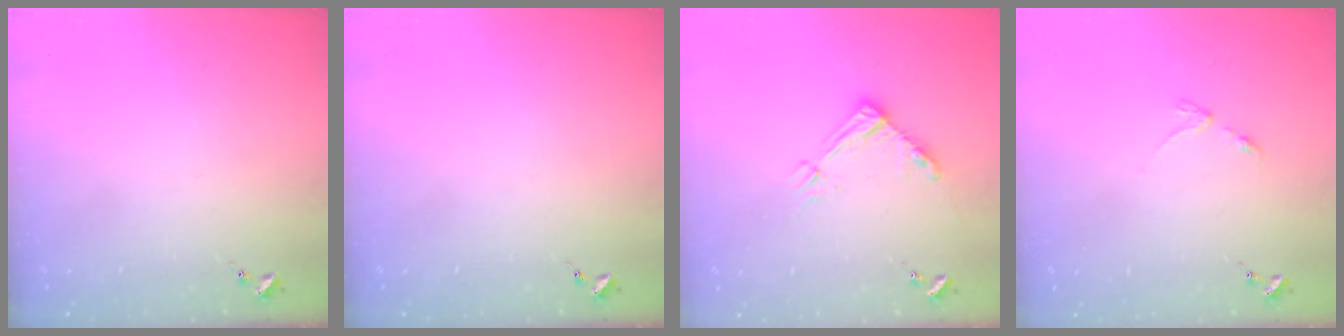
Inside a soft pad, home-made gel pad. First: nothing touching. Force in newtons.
{"total": 0.0}
{"total": 9.8, "press": 9.8, "slide": 1.0}
{"total": 3.2, "press": 3.1, "slide": 0.5}